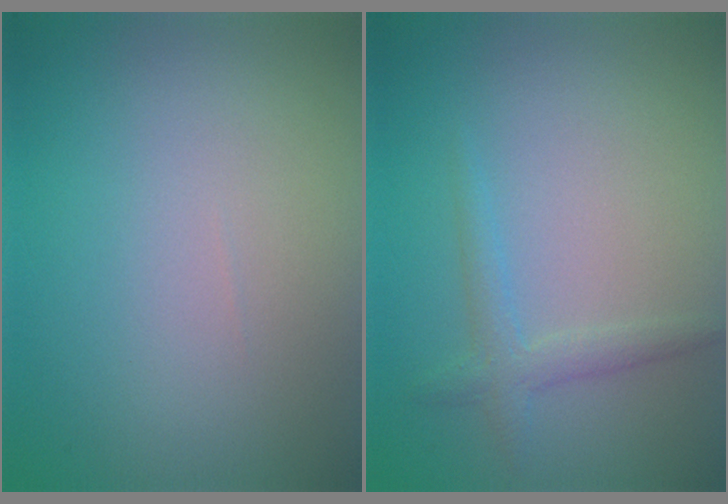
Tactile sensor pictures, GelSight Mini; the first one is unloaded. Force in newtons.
{"total": 1.8, "press": 1.8, "slide": 0.0}